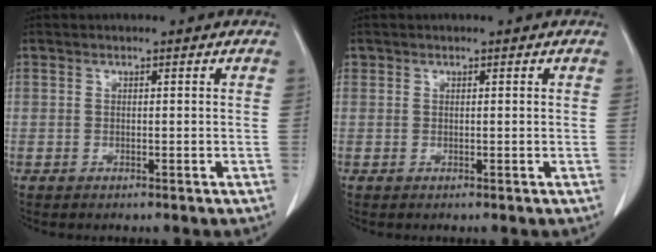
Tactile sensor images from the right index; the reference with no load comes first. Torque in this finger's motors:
{"motor_torque": [-0.05, -0.04, 0.02, 0.01]}